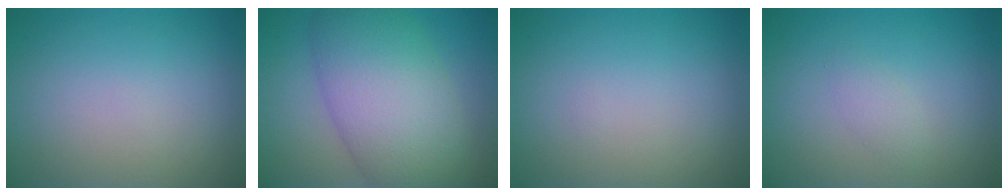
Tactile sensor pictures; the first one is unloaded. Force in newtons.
{"total": 10.5, "press": 10.5, "slide": 0.4}
{"total": 0.0}
{"total": 1.2, "press": 1.2, "slide": 0.1}